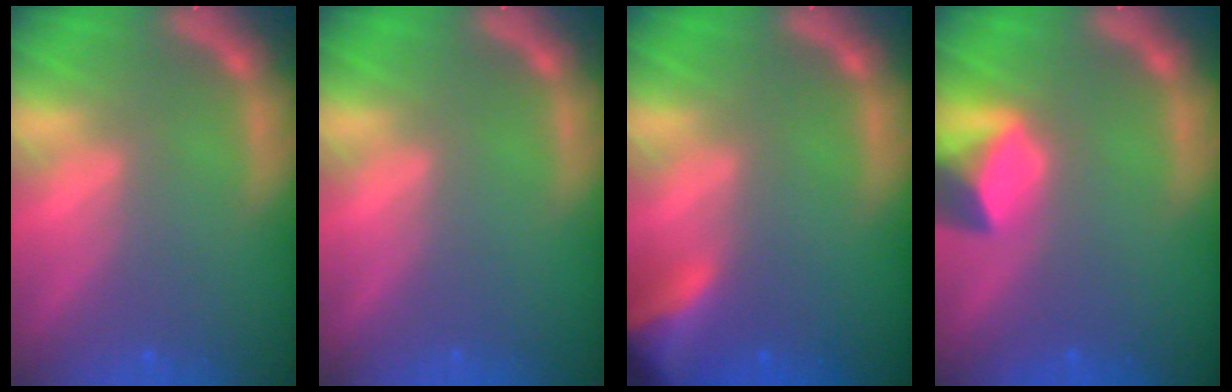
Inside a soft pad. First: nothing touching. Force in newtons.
{"total": 0.0}
{"total": 5.9}
{"total": 4.0}